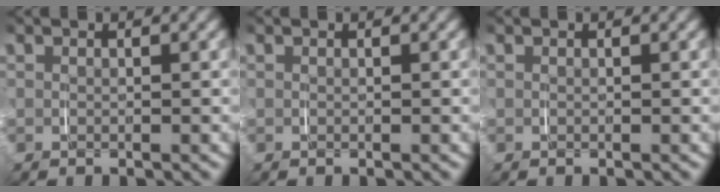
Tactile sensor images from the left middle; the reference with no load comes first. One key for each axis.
{"total": 0.0}
{"total": 0.0}